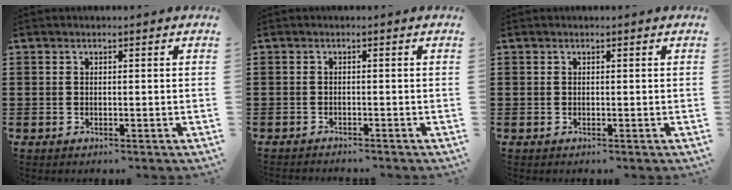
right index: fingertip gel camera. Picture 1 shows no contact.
{"total": 0.9, "force": [-0.9, -0.1, 0.0], "torque": [-0.003, -0.001, -0.019]}
{"total": 0.0}